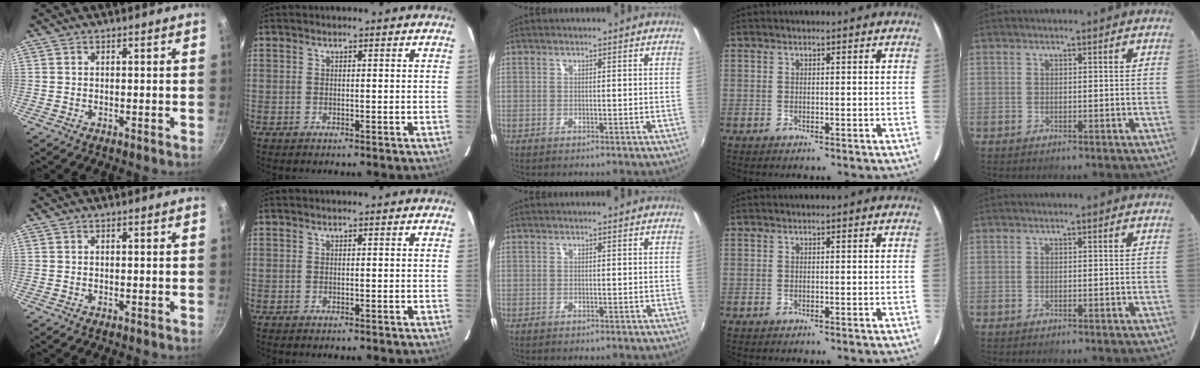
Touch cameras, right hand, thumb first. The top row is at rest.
{}